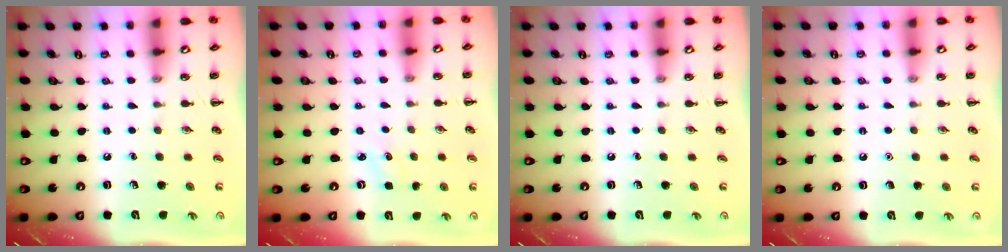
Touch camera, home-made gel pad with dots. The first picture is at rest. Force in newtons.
{"total": 1.8, "press": 1.7, "slide": 0.5}
{"total": 0.0}
{"total": 1.6, "press": 1.6, "slide": 0.1}